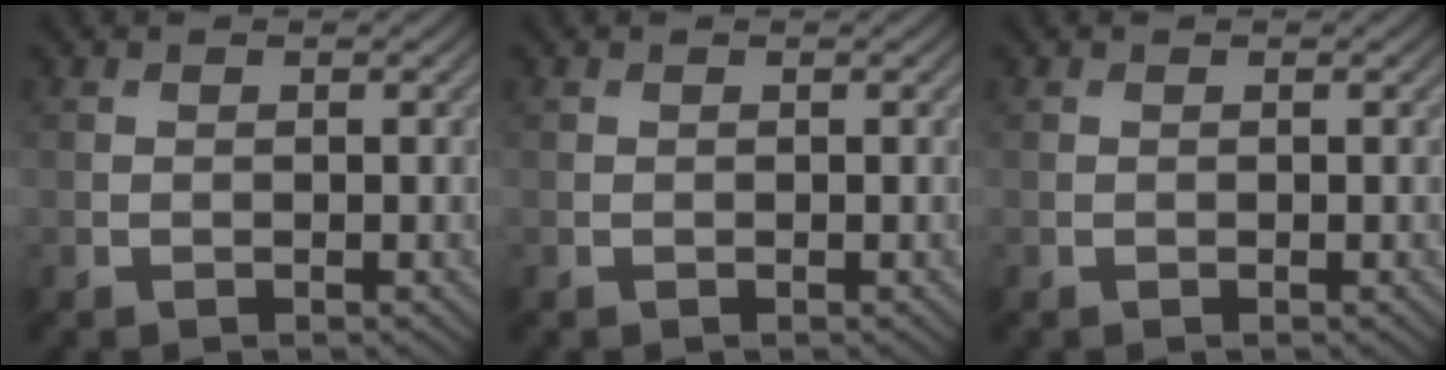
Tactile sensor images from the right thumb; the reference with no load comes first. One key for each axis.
{"total": 0.0}
{"total": 0.0}